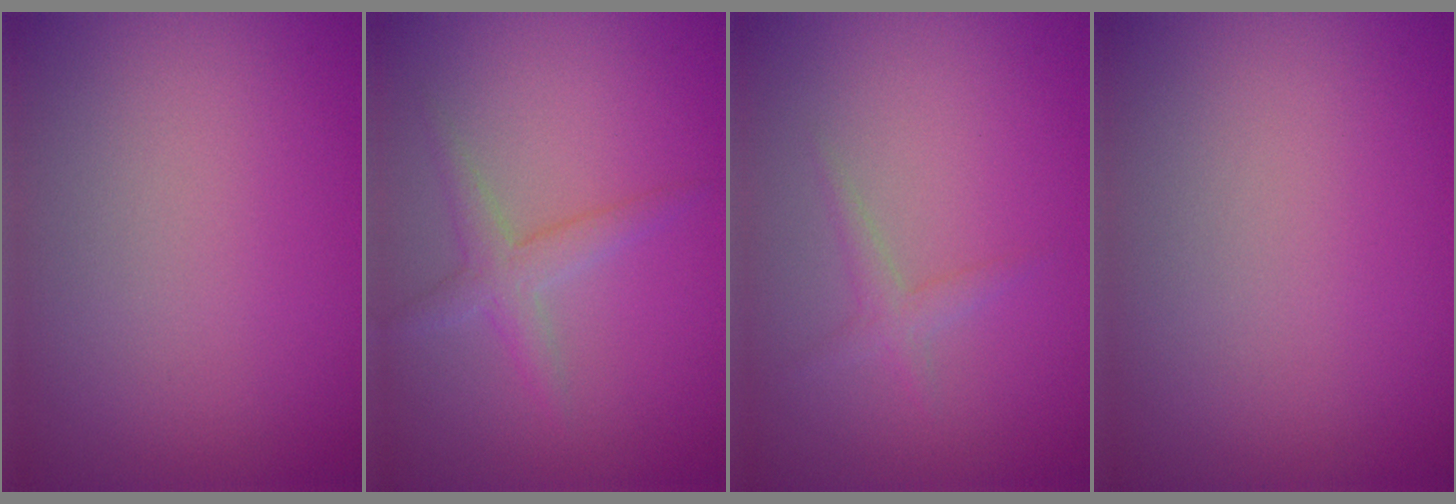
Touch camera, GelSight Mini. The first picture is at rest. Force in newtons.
{"total": 2.2, "press": 2.2, "slide": 0.1}
{"total": 1.3, "press": 1.3, "slide": 0.1}
{"total": 0.0}